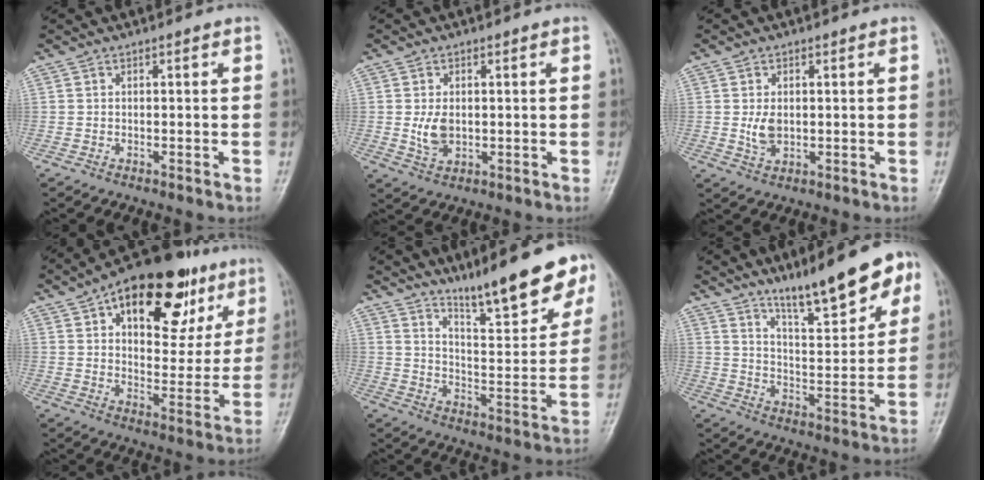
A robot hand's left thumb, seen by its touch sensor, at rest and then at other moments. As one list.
[{"total": 4.5, "force": [0.1, 3.0, 3.4], "torque": [-0.056, -0.007, 0.009]}, {"total": 3.7, "force": [0.3, 2.4, 2.8], "torque": [-0.046, -0.007, 0.010]}, {"total": 24.1, "force": [12.2, 12.5, 16.7], "torque": [-0.200, -0.011, 0.180]}, {"total": 15.3, "force": [11.2, 2.9, 10.1], "torque": [-0.117, -0.069, 0.179]}, {"total": 15.8, "force": [10.3, 3.7, 11.5], "torque": [-0.143, -0.052, 0.166]}]